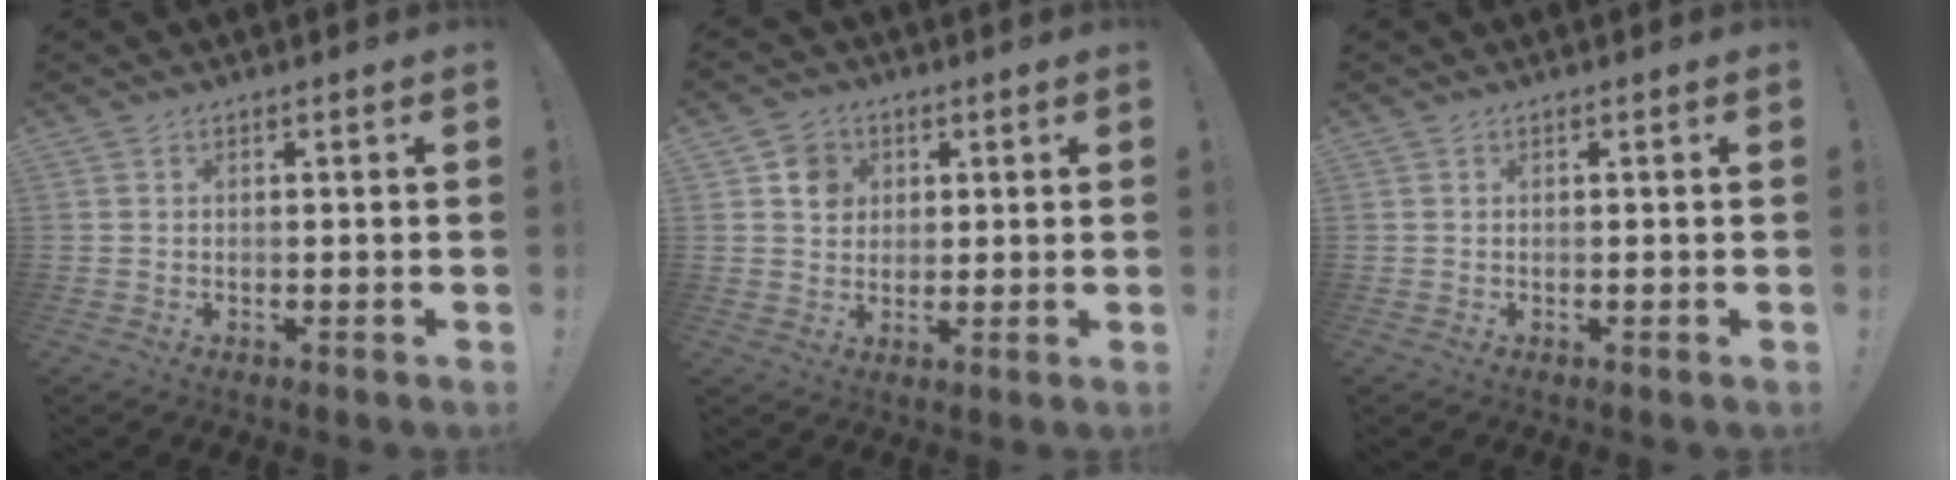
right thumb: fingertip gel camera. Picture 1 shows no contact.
{"total": 6.4, "force": [2.2, 5.8, 1.8], "torque": [-0.011, -0.008, 0.040]}
{"total": 0.0}